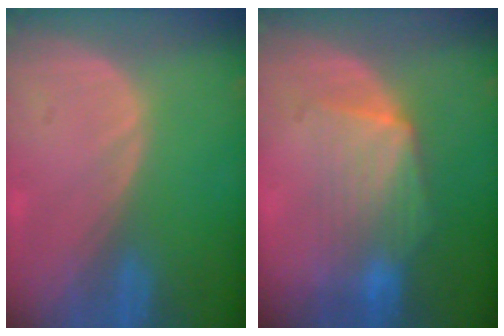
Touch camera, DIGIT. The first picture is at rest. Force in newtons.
{"total": 7.3, "press": 7.0, "slide": 2.1}